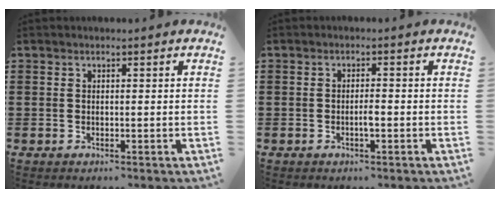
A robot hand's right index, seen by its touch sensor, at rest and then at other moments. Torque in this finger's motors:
{"motor_torque": [0.56, 0.57, 0.01, 0.00]}